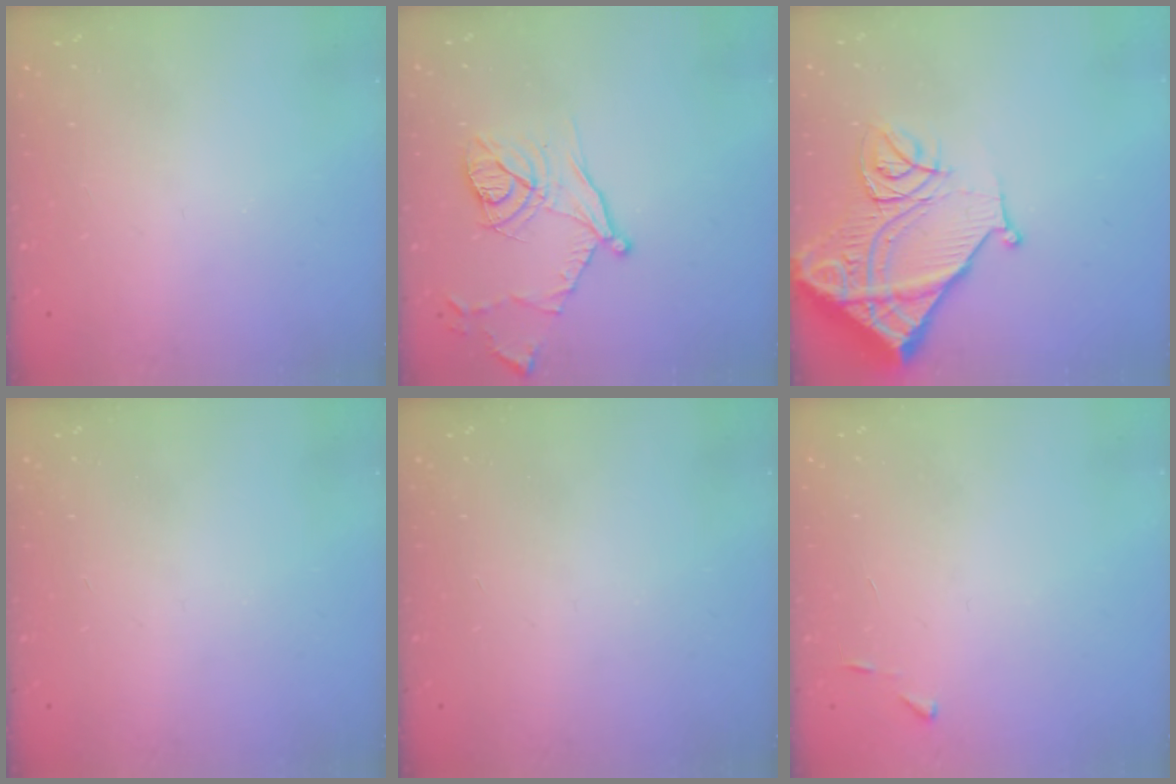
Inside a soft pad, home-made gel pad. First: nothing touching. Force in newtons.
{"total": 13.8, "press": 13.7, "slide": 1.8}
{"total": 16.9, "press": 16.8, "slide": 2.1}
{"total": 0.0}
{"total": 0.0}
{"total": 2.7, "press": 2.7, "slide": 0.3}